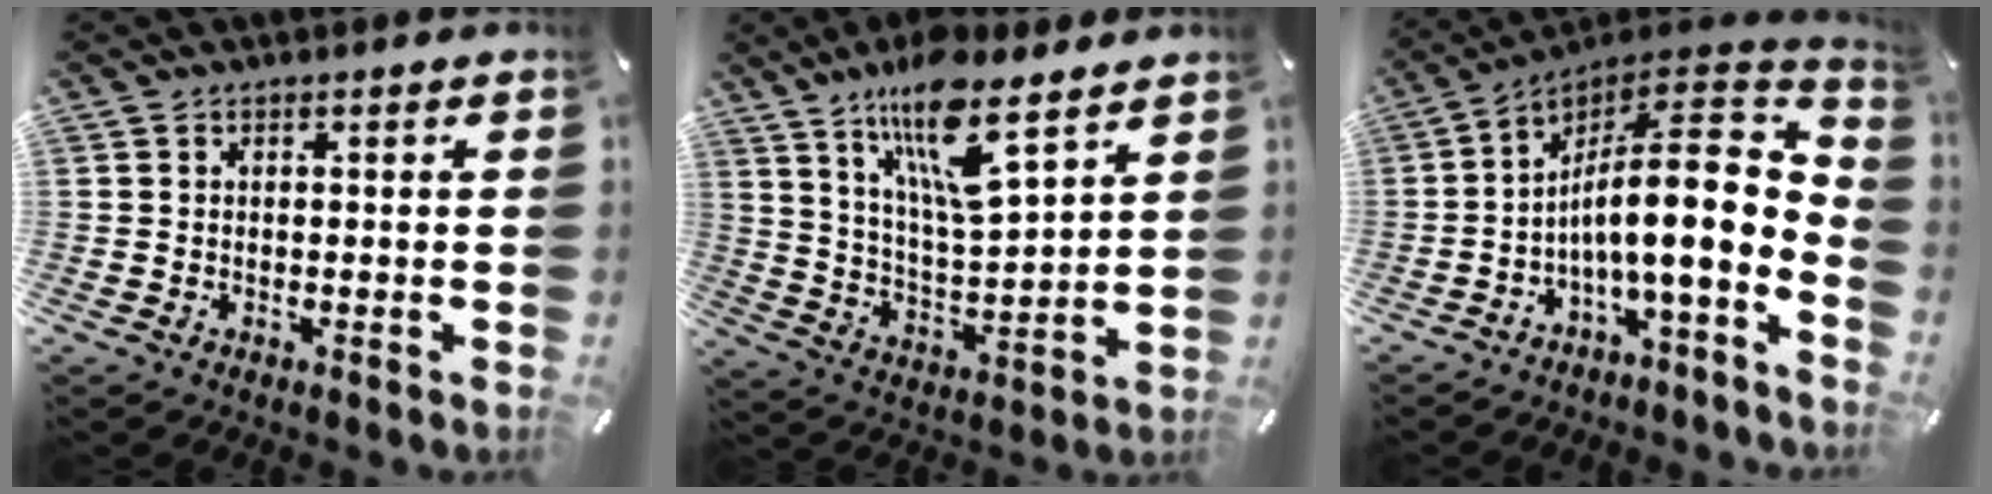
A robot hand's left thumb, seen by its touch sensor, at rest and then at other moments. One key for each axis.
{"total": 14.7, "fx": 10.8, "fy": 3.7, "fz": 9.3, "tx": -0.178, "ty": -0.053, "tz": 0.185}
{"total": 14.8, "fx": -1.8, "fy": 4.4, "fz": 14.0, "tx": -0.227, "ty": -0.043, "tz": -0.039}